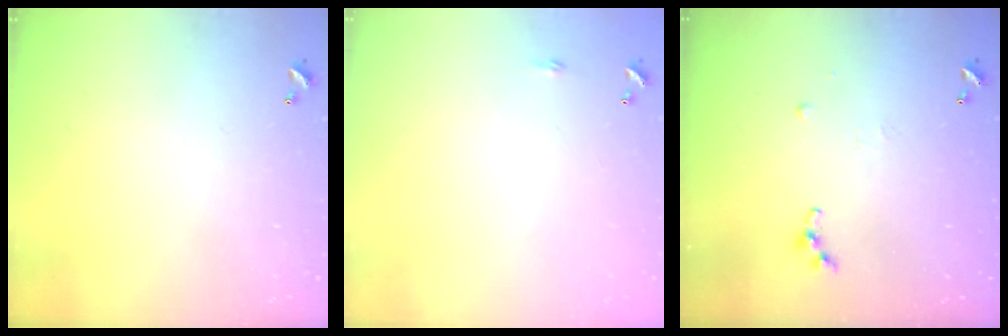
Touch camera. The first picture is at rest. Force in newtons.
{"total": 2.2, "press": 2.1, "slide": 0.4}
{"total": 7.2, "press": 7.1, "slide": 0.7}